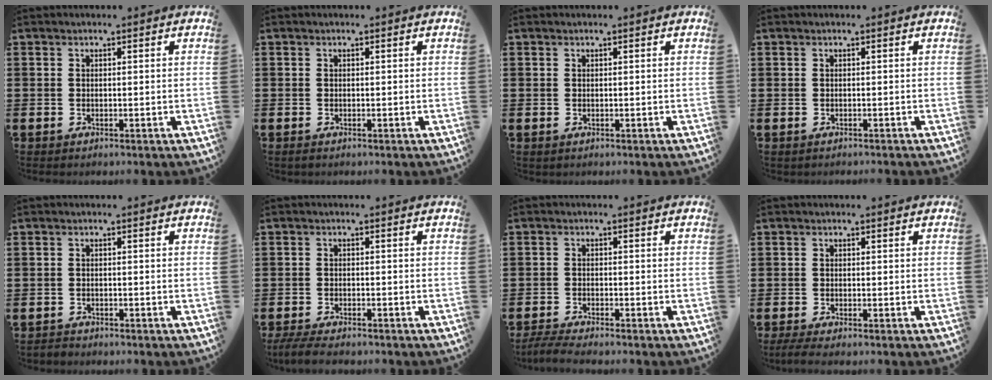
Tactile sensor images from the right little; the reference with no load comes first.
{"total": 0.0}
{"total": 0.0}
{"total": 0.0}
{"total": 0.9, "force": [-0.9, 0.1, -0.1], "torque": [0.000, 0.001, -0.019]}
{"total": 2.3, "force": [-2.0, 0.2, 1.0], "torque": [-0.024, 0.001, -0.041]}
{"total": 2.1, "force": [-1.8, 0.0, 1.0], "torque": [-0.016, 0.002, -0.034]}
{"total": 1.2, "force": [-0.8, 0.1, 0.9], "torque": [-0.015, -0.001, -0.014]}